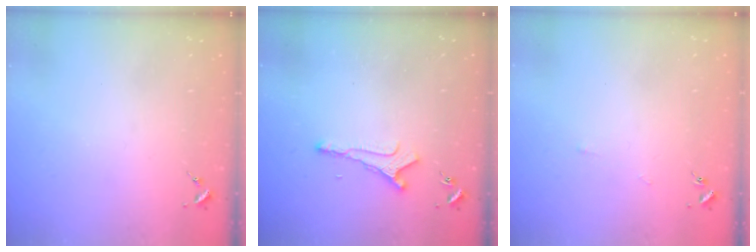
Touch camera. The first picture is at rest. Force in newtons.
{"total": 4.9, "press": 4.8, "slide": 0.8}
{"total": 1.7, "press": 1.7, "slide": 0.3}